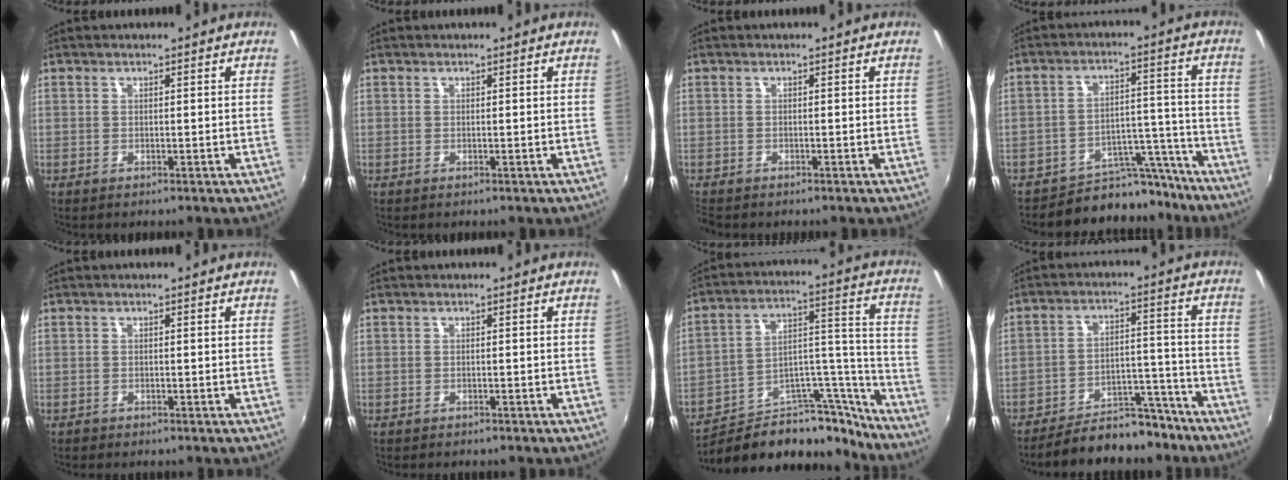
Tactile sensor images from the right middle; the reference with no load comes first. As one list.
[{"total": 0.0}, {"total": 2.0, "force": [-1.8, 0.6, 0.5], "torque": [-0.015, -0.012, -0.032]}, {"total": 10.4, "force": [-9.4, 4.2, 0.9], "torque": [-0.001, 0.045, -0.128]}, {"total": 0.6, "force": [-0.5, 0.3, 0.0], "torque": [-0.002, -0.001, -0.010]}, {"total": 1.1, "force": [-1.0, 0.4, 0.1], "torque": [-0.005, -0.009, -0.013]}, {"total": 20.3, "force": [-17.3, 7.5, 7.4], "torque": [-0.097, 0.051, -0.255]}, {"total": 14.7, "force": [-13.0, 5.1, 4.8], "torque": [-0.097, 0.021, -0.175]}]